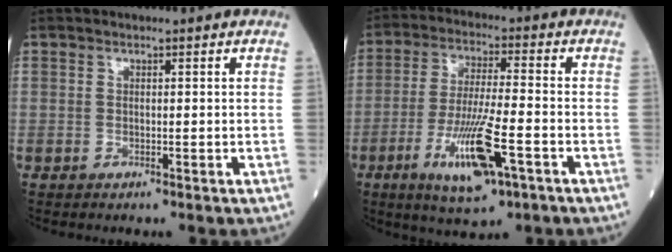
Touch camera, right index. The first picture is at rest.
{"total": 12.1, "force": [-5.0, 1.8, 10.9], "torque": [-0.210, -0.019, -0.085]}